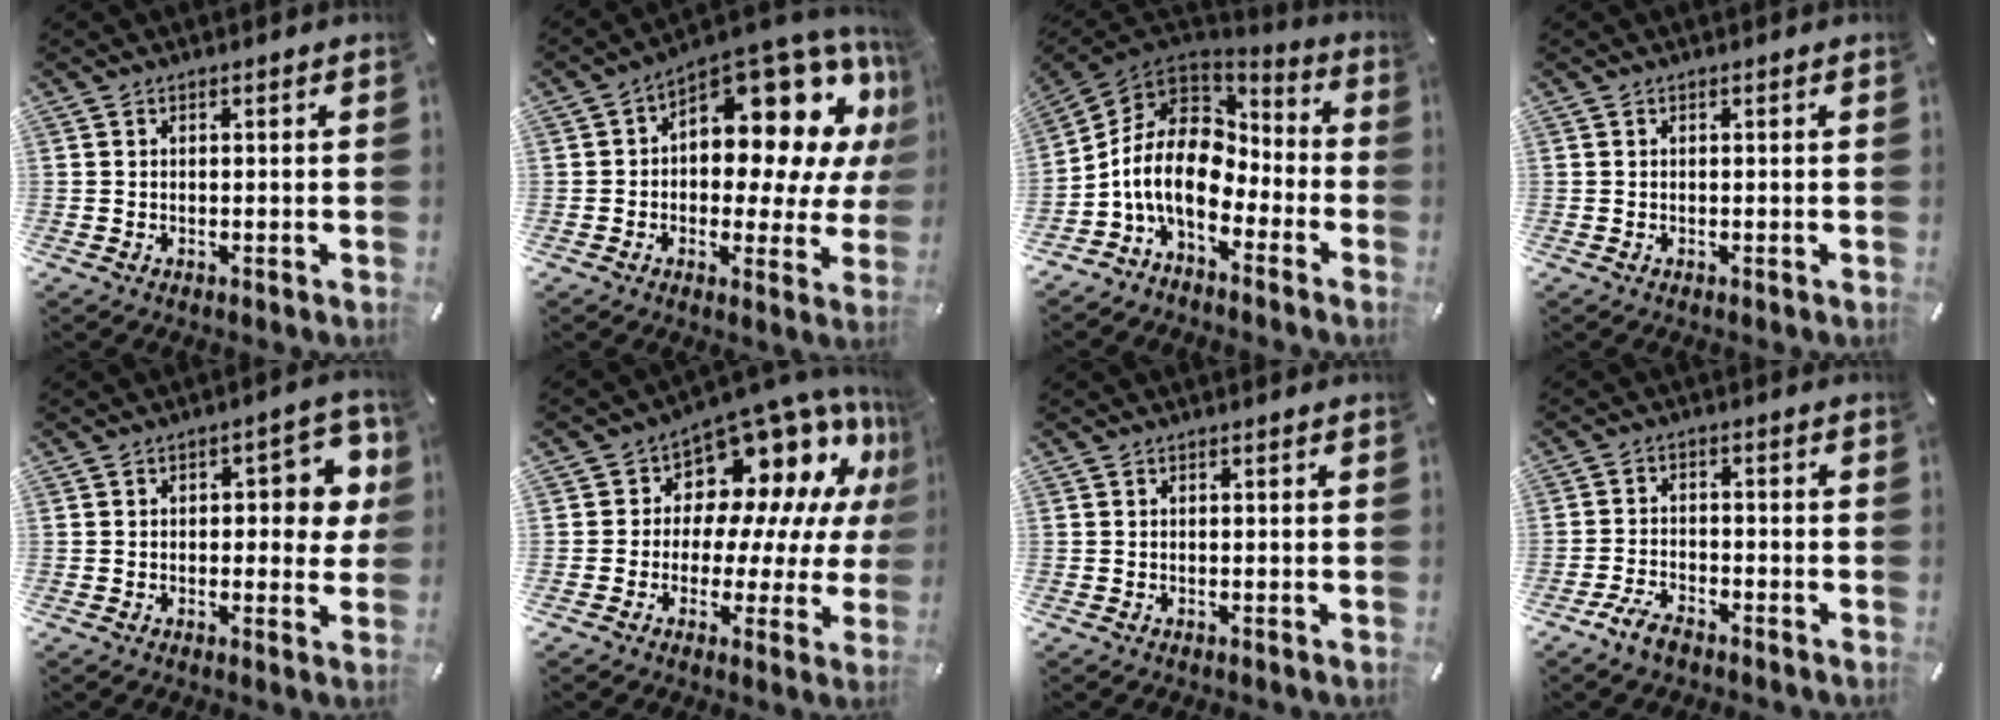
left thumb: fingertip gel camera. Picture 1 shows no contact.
{"total": 14.8, "force": [7.5, 7.7, 10.1], "torque": [-0.127, -0.085, 0.121]}
{"total": 14.1, "force": [-4.0, 9.5, 9.6], "torque": [-0.221, 0.010, -0.078]}
{"total": 0.0}
{"total": 9.7, "force": [1.5, 4.8, 8.3], "torque": [-0.097, -0.007, 0.019]}
{"total": 13.8, "force": [9.0, 8.5, 6.2], "torque": [-0.082, -0.095, 0.154]}
{"total": 0.0}
{"total": 5.2, "force": [-3.9, 2.3, 2.5], "torque": [-0.064, 0.016, -0.081]}